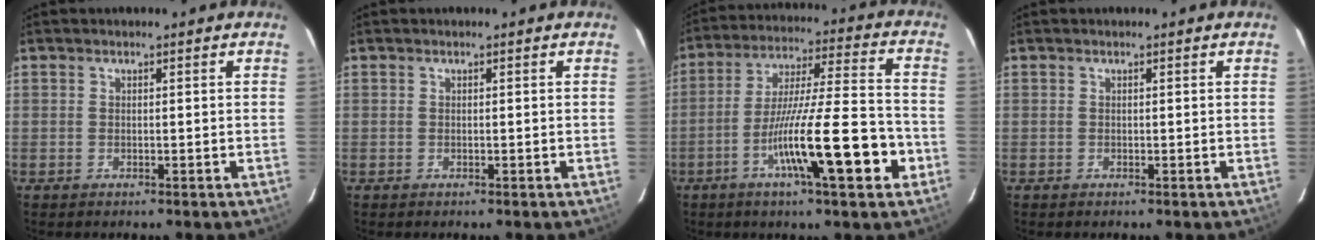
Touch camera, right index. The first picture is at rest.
{"total": 0.0}
{"total": 16.9, "force": [-6.4, 1.0, 15.6], "torque": [-0.264, -0.007, -0.107]}
{"total": 0.0}